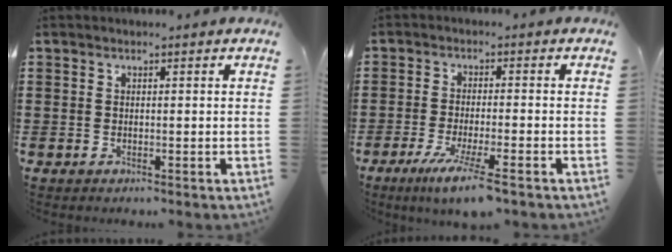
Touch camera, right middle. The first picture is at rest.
{"total": 6.1, "force": [-4.1, 0.1, 4.5], "torque": [-0.091, -0.018, -0.075]}